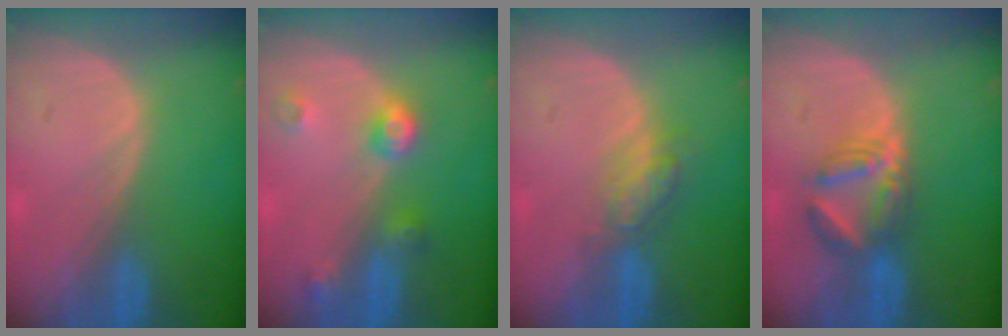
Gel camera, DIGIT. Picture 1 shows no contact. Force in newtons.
{"total": 4.6, "press": 4.1, "slide": 2.0}
{"total": 4.6, "press": 4.1, "slide": 2.1}
{"total": 5.7, "press": 5.6, "slide": 1.2}